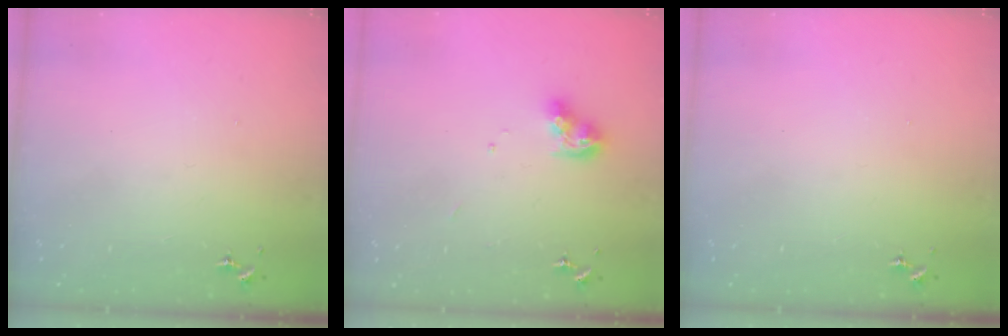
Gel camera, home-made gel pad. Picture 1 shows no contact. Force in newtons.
{"total": 9.7, "press": 9.6, "slide": 0.8}
{"total": 0.0}